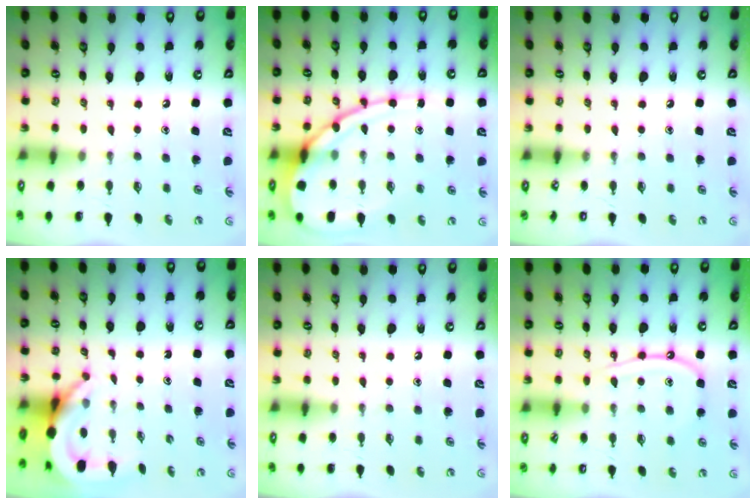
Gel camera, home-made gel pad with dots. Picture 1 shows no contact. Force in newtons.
{"total": 15.0, "press": 14.9, "slide": 1.2}
{"total": 0.0}
{"total": 5.2, "press": 5.2, "slide": 0.4}
{"total": 0.0}
{"total": 11.4, "press": 11.4, "slide": 0.9}